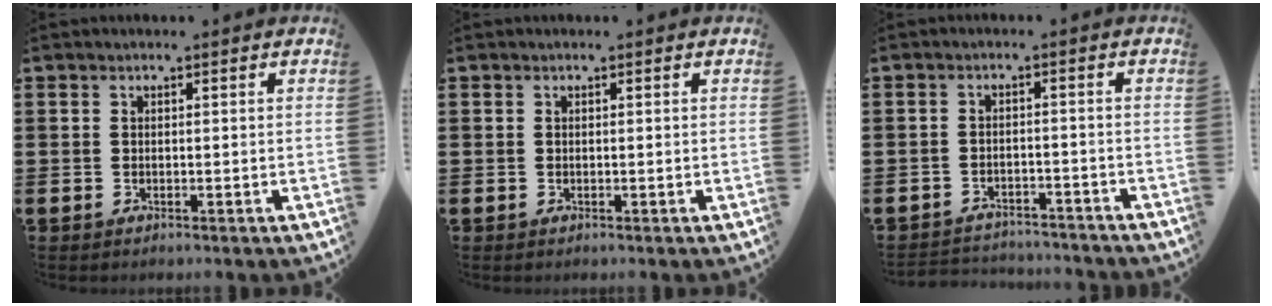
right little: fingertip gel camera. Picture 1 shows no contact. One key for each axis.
{"total": 0.0}
{"total": 2.5, "fx": -2.4, "fy": 0.1, "fz": -0.2, "tx": -0.004, "ty": 0.002, "tz": -0.055}